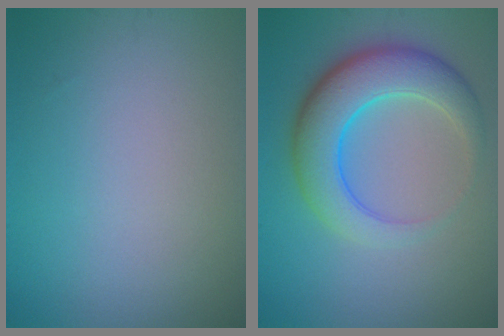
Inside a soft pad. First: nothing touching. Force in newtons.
{"total": 6.8, "press": 6.8, "slide": 0.2}